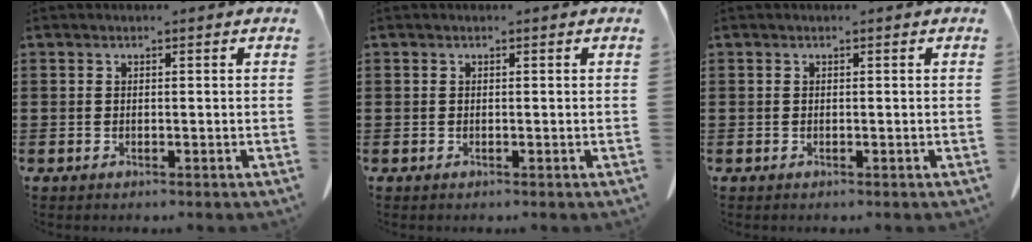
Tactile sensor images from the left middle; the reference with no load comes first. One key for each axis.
{"total": 0.0}
{"total": 0.0}